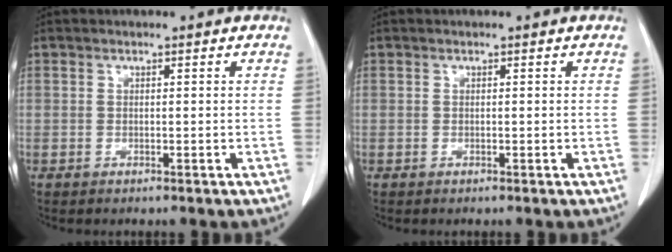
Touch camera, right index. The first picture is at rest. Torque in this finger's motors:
{"motor_torque": [-0.03, 0.08, -0.03, 0.00]}